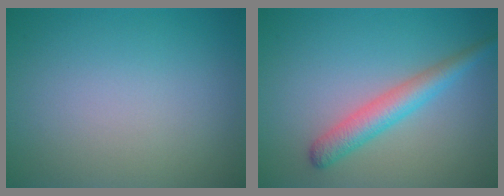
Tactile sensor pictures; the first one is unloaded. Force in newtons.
{"total": 3.3, "press": 3.3, "slide": 0.2}